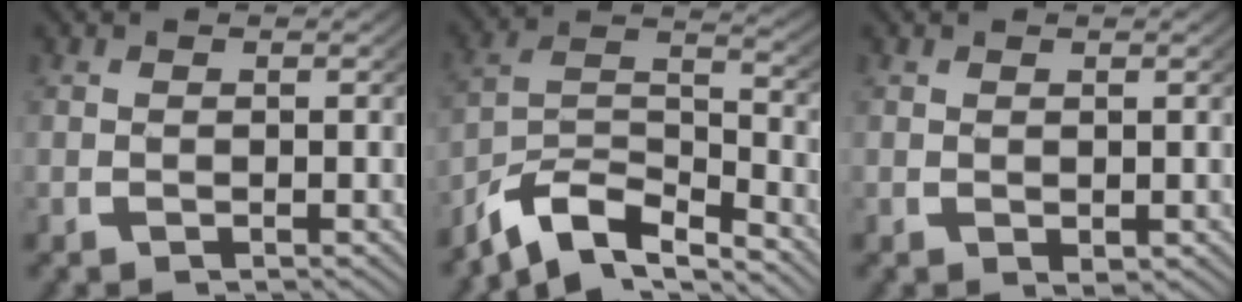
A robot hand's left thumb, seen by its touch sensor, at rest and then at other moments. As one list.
[{"total": 9.0, "force": [-4.5, 5.3, 5.8], "torque": [-0.121, -0.027, -0.070]}, {"total": 0.8, "force": [0.3, 0.6, 0.5], "torque": [-0.006, -0.006, 0.014]}]